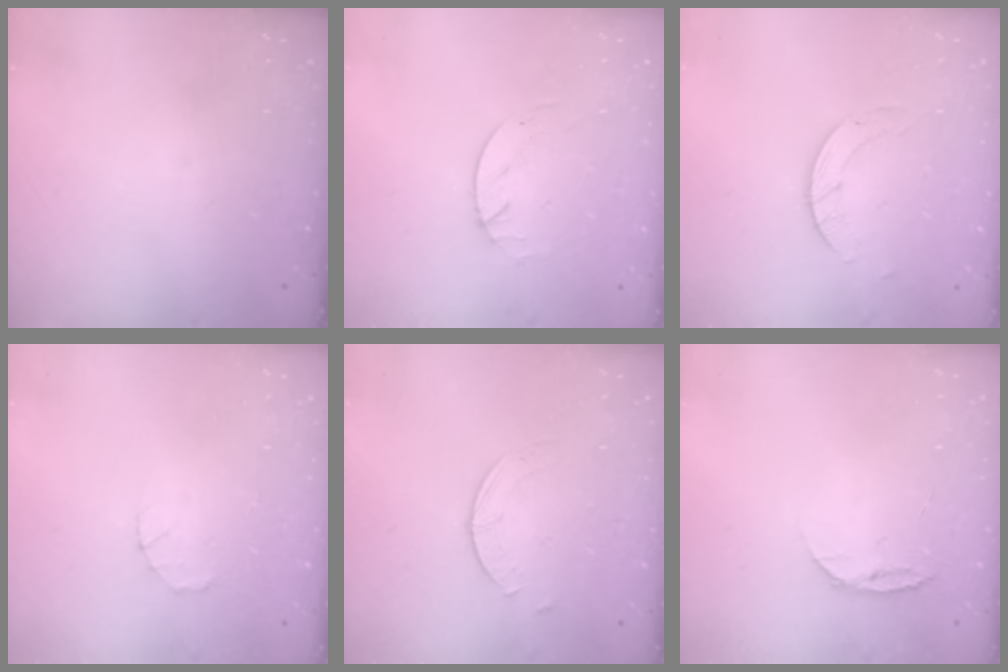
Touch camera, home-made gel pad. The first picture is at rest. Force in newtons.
{"total": 1.7, "press": 1.7, "slide": 0.2}
{"total": 2.8, "press": 2.8, "slide": 0.3}
{"total": 1.4, "press": 1.3, "slide": 0.3}
{"total": 0.9, "press": 0.9, "slide": 0.2}
{"total": 6.6, "press": 6.5, "slide": 0.7}